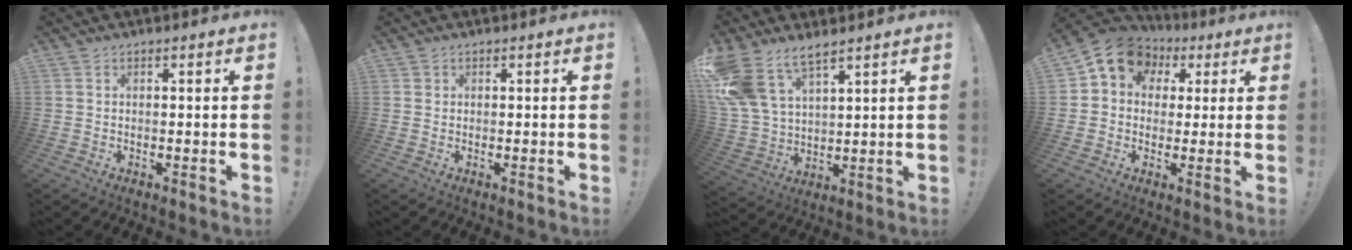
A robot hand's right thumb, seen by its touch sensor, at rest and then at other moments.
{"total": 0.8, "force": [0.5, 0.7, 0.0], "torque": [0.004, 0.000, 0.008]}
{"total": 13.2, "force": [9.2, 6.7, 6.6], "torque": [-0.157, -0.048, 0.181]}
{"total": 10.8, "force": [4.2, 8.8, 4.8], "torque": [-0.068, -0.014, 0.081]}